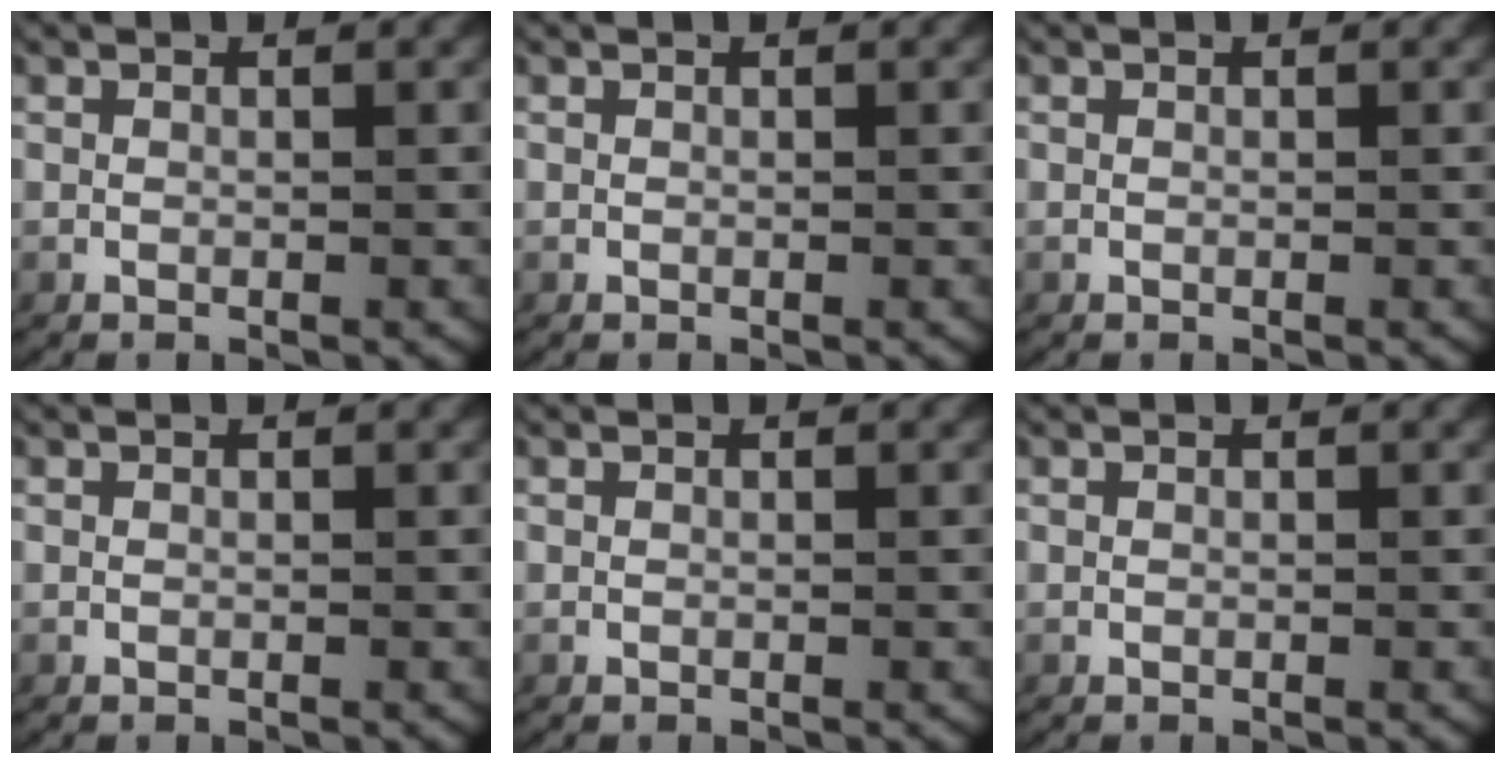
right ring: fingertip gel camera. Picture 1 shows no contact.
{"total": 0.0}
{"total": 0.0}
{"total": 0.0}
{"total": 0.0}
{"total": 0.0}